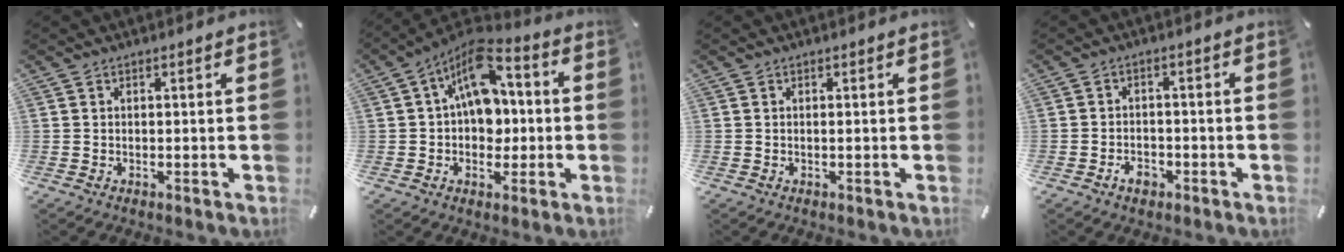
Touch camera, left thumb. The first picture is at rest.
{"total": 13.3, "force": [2.8, 9.3, 9.1], "torque": [-0.150, -0.023, 0.052]}
{"total": 0.0}
{"total": 3.8, "force": [-2.3, 2.6, 1.6], "torque": [-0.033, 0.008, -0.043]}